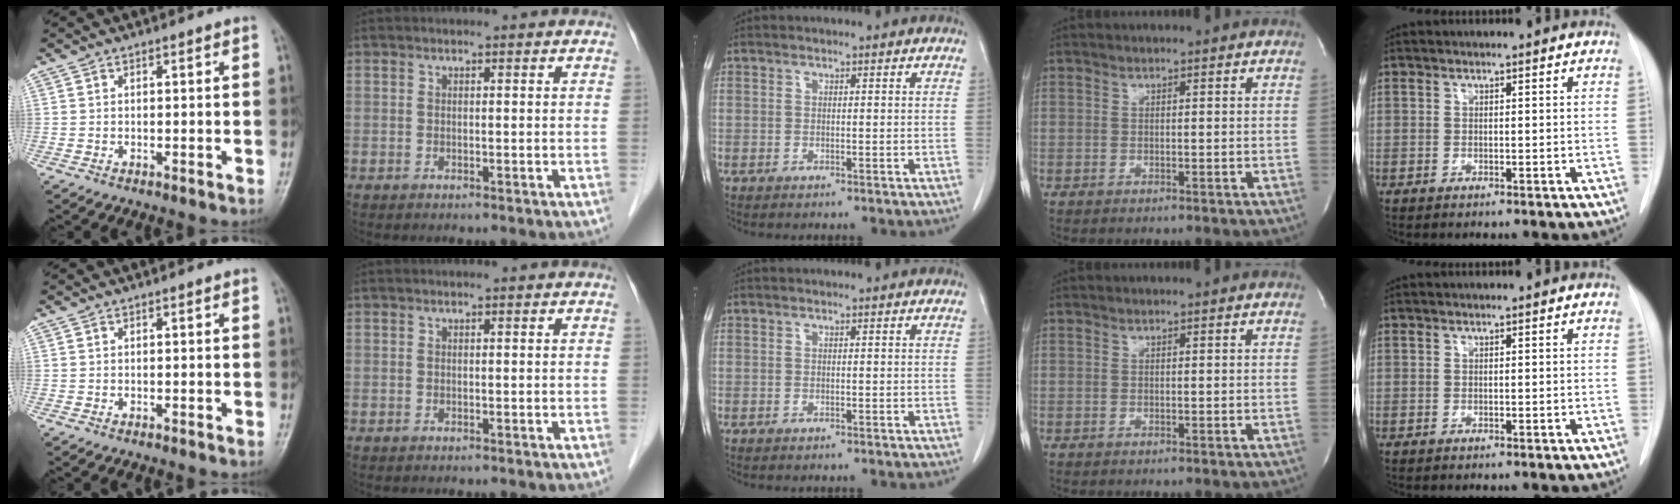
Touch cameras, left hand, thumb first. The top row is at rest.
{}